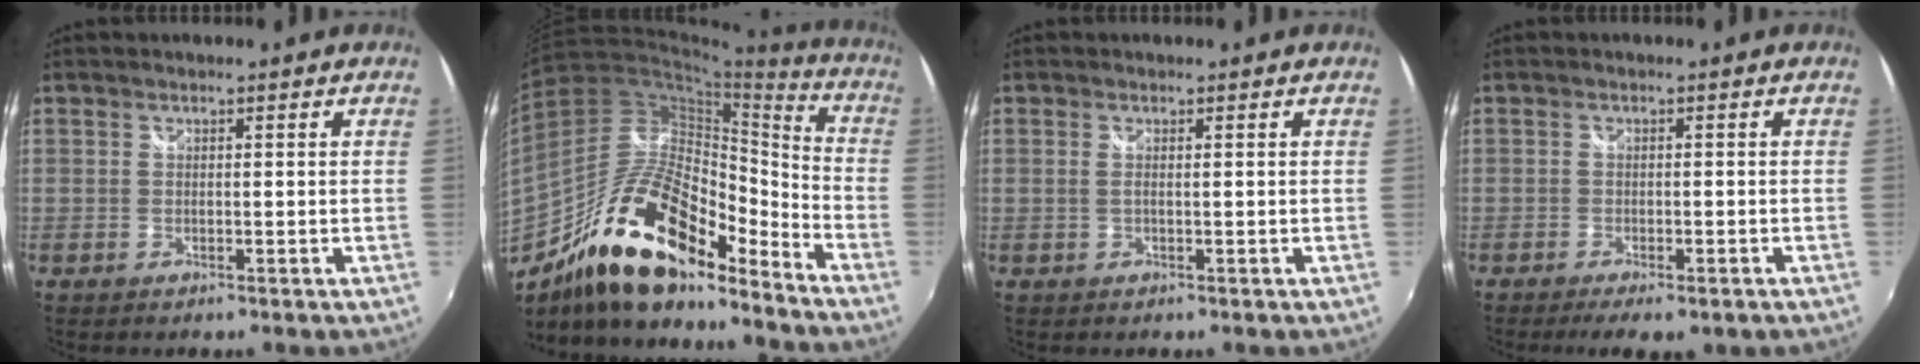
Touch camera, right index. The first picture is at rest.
{"total": 22.1, "force": [-15.7, 8.1, 13.3], "torque": [-0.239, 0.000, -0.277]}
{"total": 1.0, "force": [-0.1, -0.2, 1.0], "torque": [-0.018, -0.001, -0.003]}
{"total": 5.8, "force": [-4.2, 1.9, 3.6], "torque": [-0.082, -0.022, -0.063]}